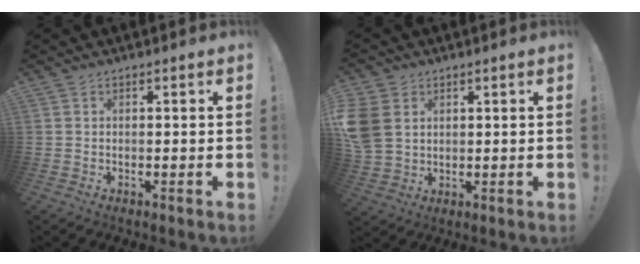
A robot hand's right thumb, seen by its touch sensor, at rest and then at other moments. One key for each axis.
{"total": 9.0, "fx": 2.7, "fy": 7.1, "fz": 4.9, "tx": -0.114, "ty": -0.006, "tz": 0.056}